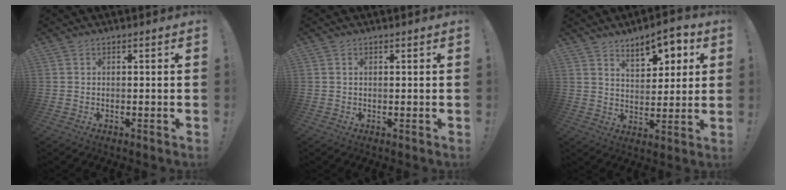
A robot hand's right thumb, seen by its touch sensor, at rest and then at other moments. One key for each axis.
{"total": 0.6, "fx": 0.3, "fy": 0.4, "fz": 0.4, "tx": -0.011, "ty": 0.003, "tz": 0.005}
{"total": 10.0, "fx": 6.0, "fy": 4.8, "fz": 6.5, "tx": -0.076, "ty": -0.034, "tz": 0.103}